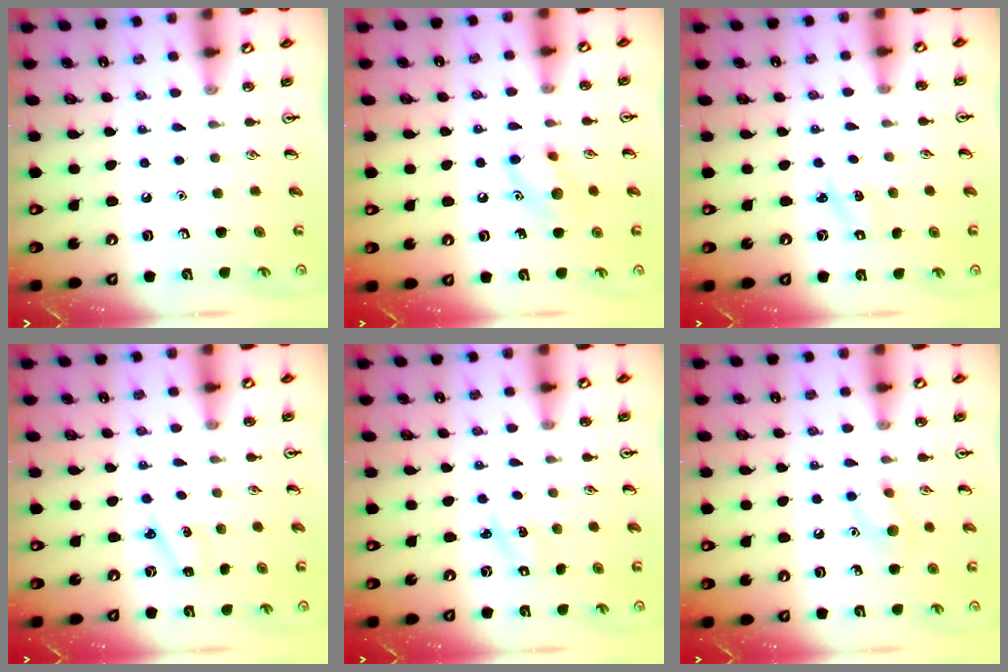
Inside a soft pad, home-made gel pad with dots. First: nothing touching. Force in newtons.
{"total": 9.5, "press": 9.5, "slide": 0.8}
{"total": 1.2, "press": 1.1, "slide": 0.5}
{"total": 2.5, "press": 2.3, "slide": 0.9}
{"total": 1.2, "press": 1.1, "slide": 0.5}
{"total": 8.1, "press": 8.0, "slide": 1.2}